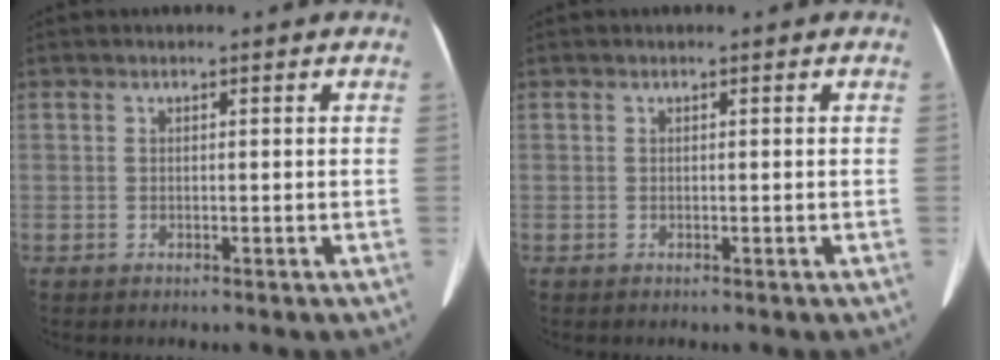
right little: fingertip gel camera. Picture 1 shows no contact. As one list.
[{"total": 0.0}]